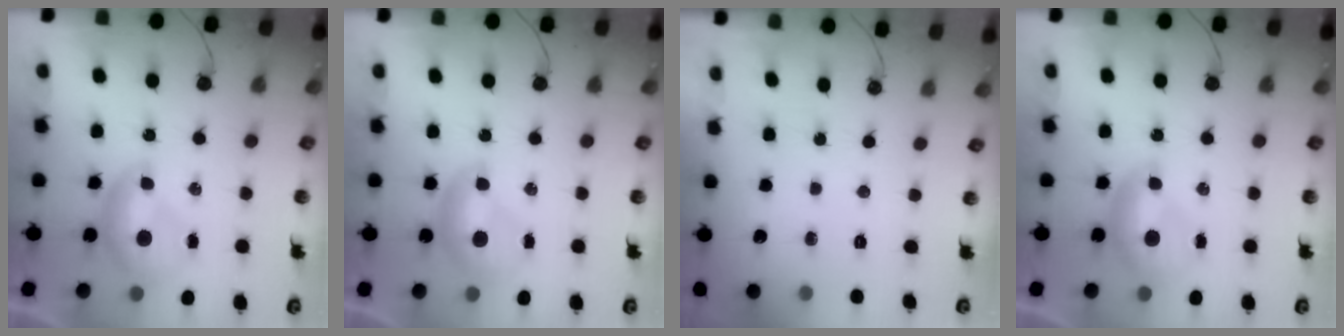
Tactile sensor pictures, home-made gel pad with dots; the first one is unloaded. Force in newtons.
{"total": 0.0}
{"total": 0.0}
{"total": 0.0}